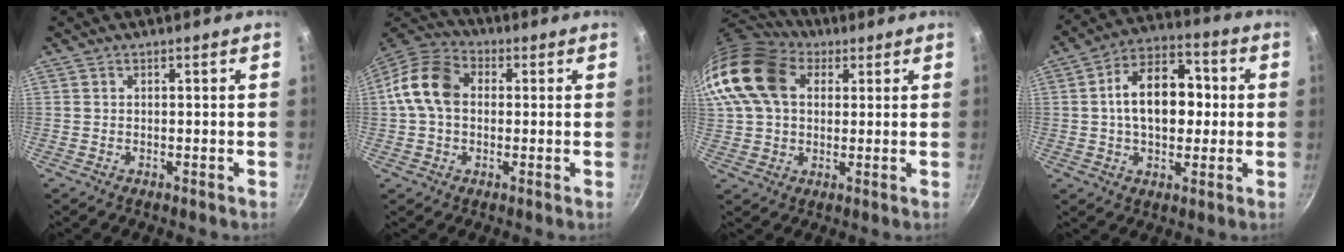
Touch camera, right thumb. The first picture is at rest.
{"total": 11.7, "force": [1.0, 8.6, 7.9], "torque": [-0.128, 0.027, 0.000]}
{"total": 18.0, "force": [5.3, 13.0, 11.3], "torque": [-0.227, 0.023, 0.083]}
{"total": 15.0, "force": [0.9, 9.7, 11.4], "torque": [-0.142, 0.029, 0.000]}